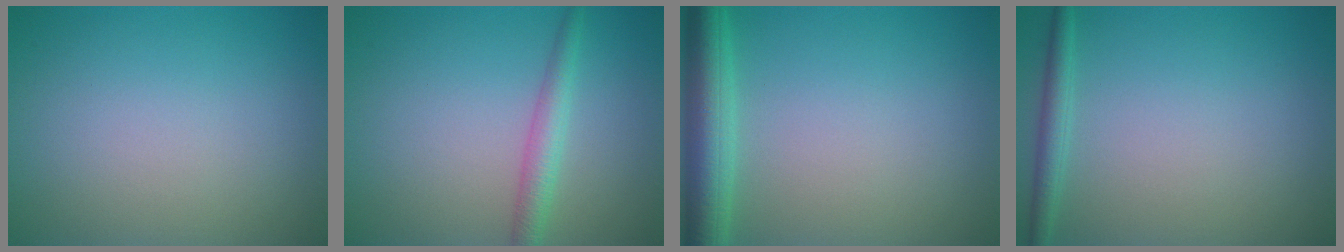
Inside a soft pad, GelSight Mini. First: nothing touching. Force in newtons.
{"total": 2.4, "press": 2.4, "slide": 0.1}
{"total": 4.9, "press": 4.9, "slide": 0.2}
{"total": 1.7, "press": 1.7, "slide": 0.1}